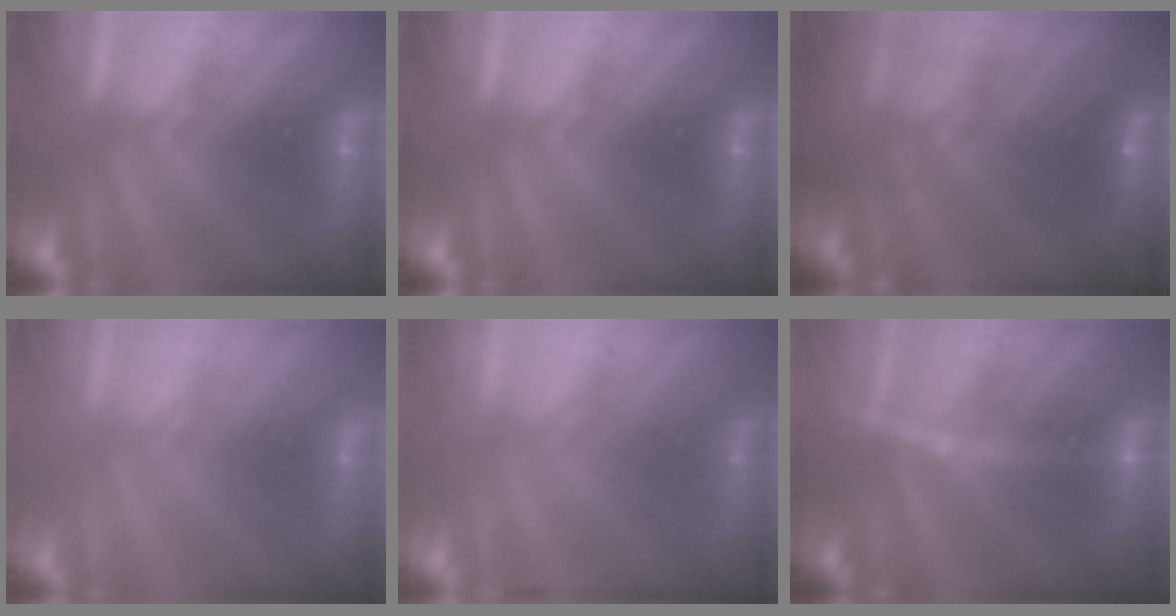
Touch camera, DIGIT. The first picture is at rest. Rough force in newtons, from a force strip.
{"total": 0.0}
{"total": 5.9}
{"total": 2.9}
{"total": 2.5}
{"total": 2.8}